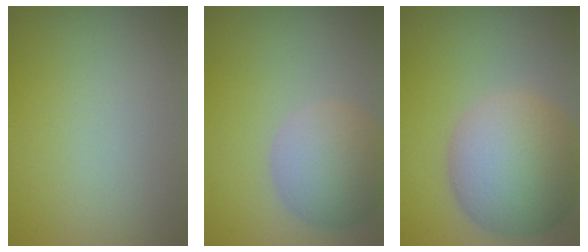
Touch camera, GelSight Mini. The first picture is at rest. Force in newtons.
{"total": 5.4, "press": 5.4, "slide": 0.3}
{"total": 9.3, "press": 9.3, "slide": 0.4}